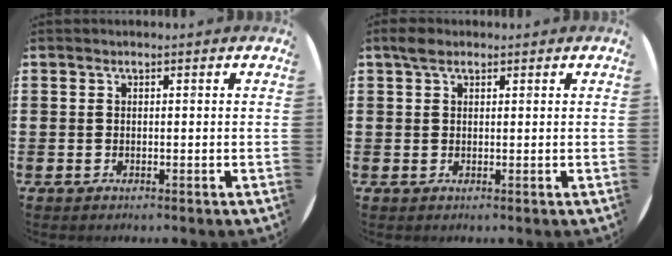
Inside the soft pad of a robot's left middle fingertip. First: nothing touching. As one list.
[{"total": 1.7, "force": [1.3, 0.9, 0.8], "torque": [-0.010, 0.002, 0.022]}]